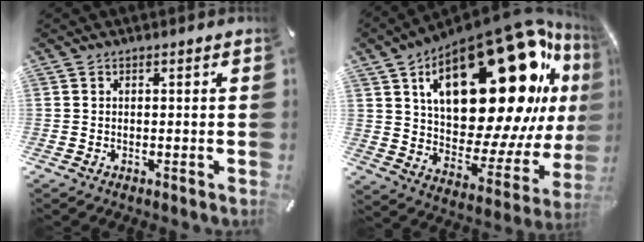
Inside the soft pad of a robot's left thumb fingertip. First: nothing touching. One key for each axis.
{"total": 35.6, "fx": 14.6, "fy": 16.4, "fz": 28.0, "tx": -0.433, "ty": -0.110, "tz": 0.264}